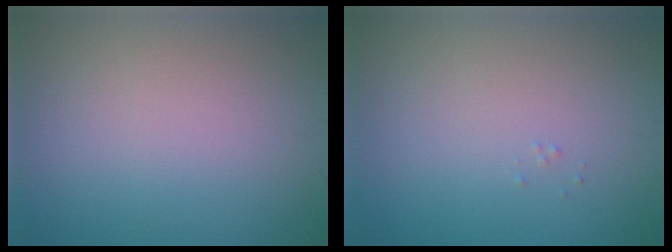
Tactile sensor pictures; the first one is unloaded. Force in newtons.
{"total": 0.0}